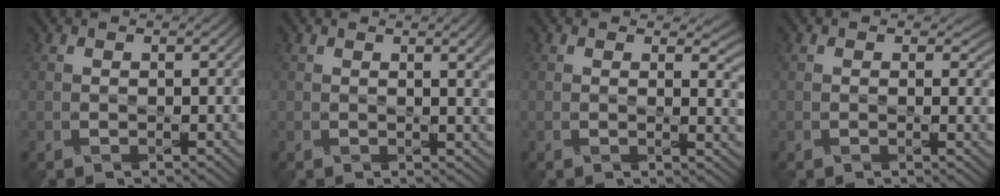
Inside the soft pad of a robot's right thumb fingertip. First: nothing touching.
{"total": 3.2, "force": [1.1, 0.8, 2.9], "torque": [-0.038, 0.003, 0.018]}
{"total": 3.4, "force": [1.5, 1.6, 2.6], "torque": [-0.033, -0.010, 0.024]}
{"total": 1.6, "force": [0.5, 1.1, 1.0], "torque": [-0.016, -0.009, 0.005]}